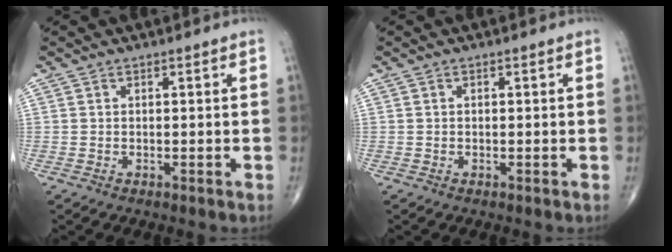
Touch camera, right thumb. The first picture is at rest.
{"total": 0.0}